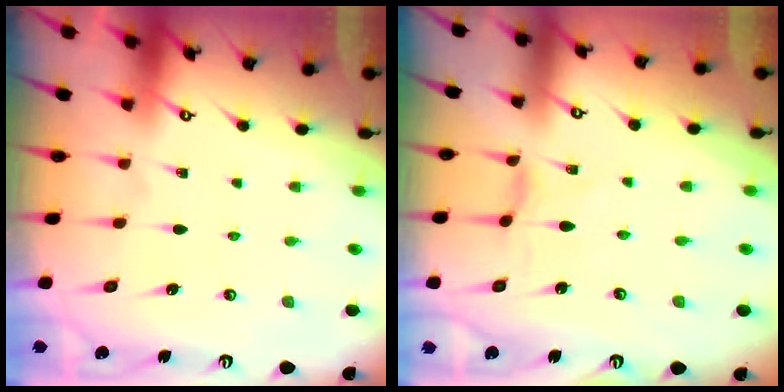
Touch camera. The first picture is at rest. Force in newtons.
{"total": 0.0}